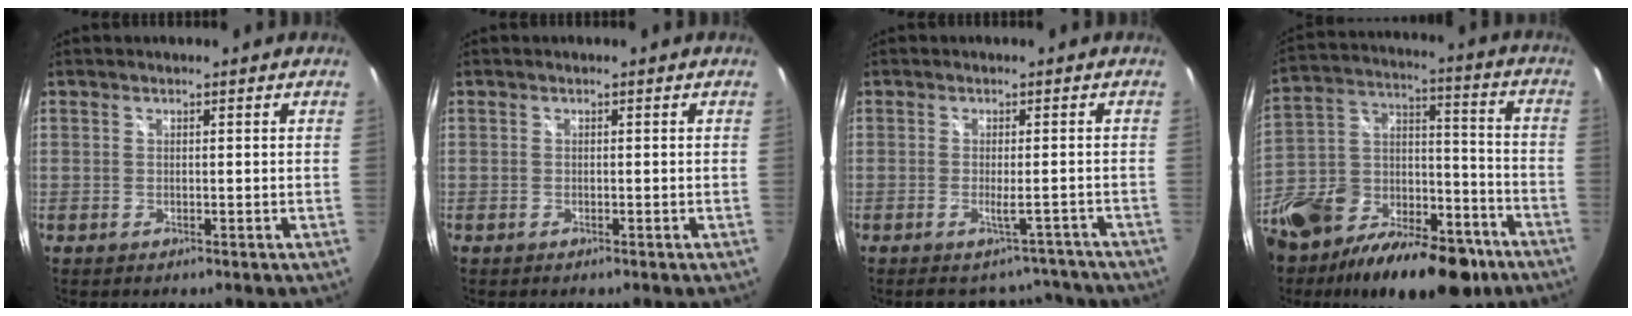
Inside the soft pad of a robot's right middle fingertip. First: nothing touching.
{"total": 0.5, "force": [-0.4, 0.3, 0.1], "torque": [-0.003, -0.003, -0.009]}
{"total": 6.8, "force": [-6.6, 1.5, 1.1], "torque": [-0.003, 0.012, -0.075]}
{"total": 28.3, "force": [-15.8, 16.1, 17.0], "torque": [-0.353, 0.009, -0.238]}